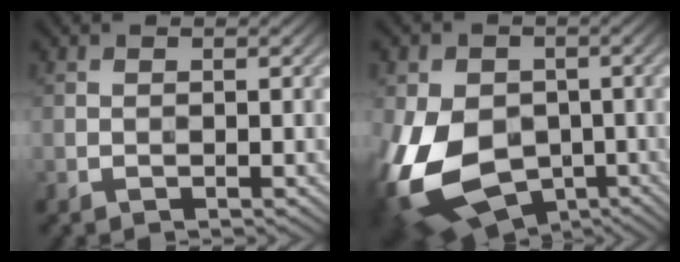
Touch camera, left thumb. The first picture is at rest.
{"total": 16.8, "force": [-4.7, 11.9, 11.0], "torque": [-0.241, -0.037, -0.077]}